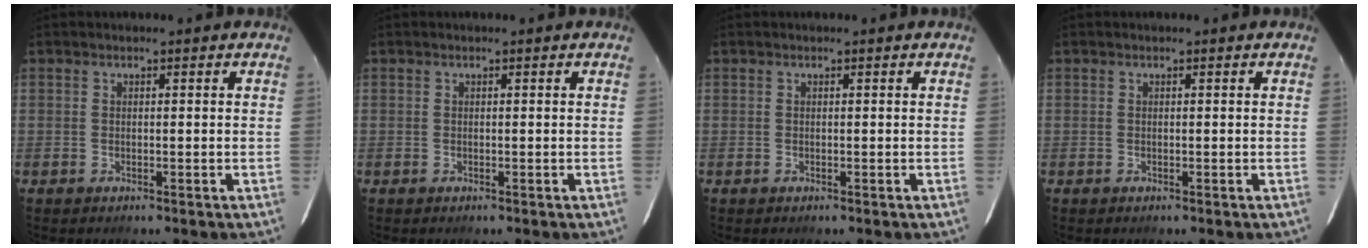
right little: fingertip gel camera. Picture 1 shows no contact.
{"total": 0.0}
{"total": 0.0}
{"total": 0.0}